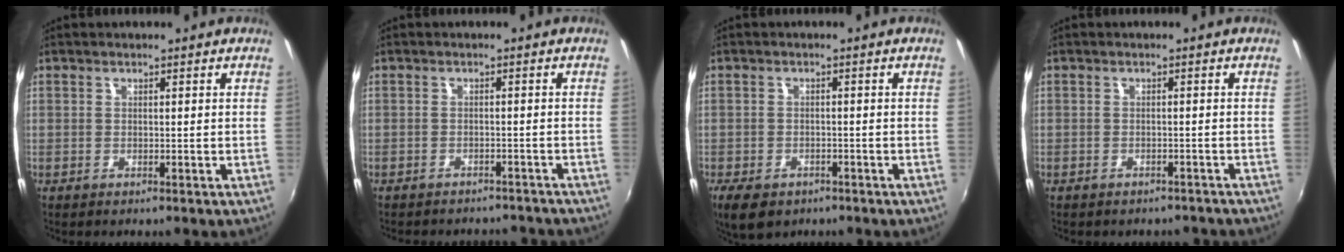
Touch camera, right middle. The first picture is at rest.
{"total": 9.1, "force": [-8.2, 2.9, 2.6], "torque": [-0.060, -0.004, -0.099]}
{"total": 6.4, "force": [-4.1, 3.7, 3.2], "torque": [-0.079, -0.019, -0.066]}
{"total": 4.2, "force": [-3.5, 2.2, 0.9], "torque": [-0.015, 0.005, -0.035]}